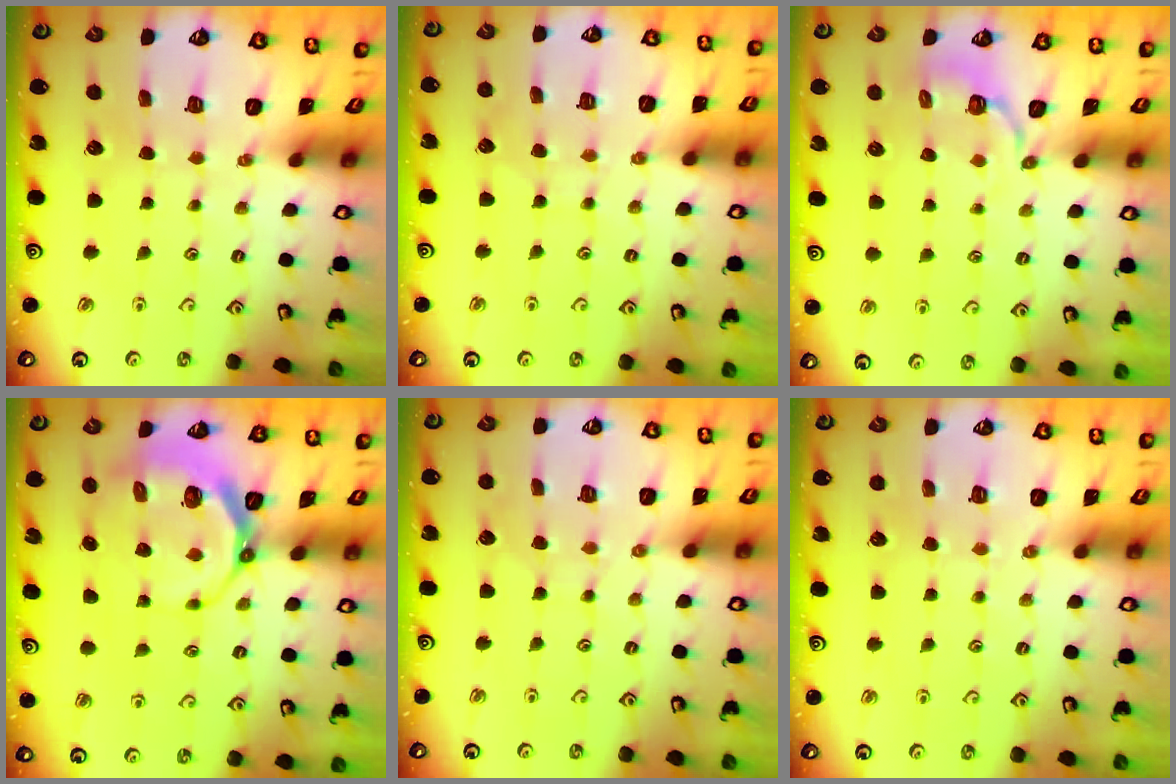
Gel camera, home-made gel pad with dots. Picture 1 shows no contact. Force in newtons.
{"total": 5.1, "press": 5.1, "slide": 0.5}
{"total": 4.2, "press": 3.2, "slide": 2.6}
{"total": 8.1, "press": 7.4, "slide": 3.2}
{"total": 3.1, "press": 3.1, "slide": 0.4}
{"total": 2.5, "press": 2.4, "slide": 0.4}